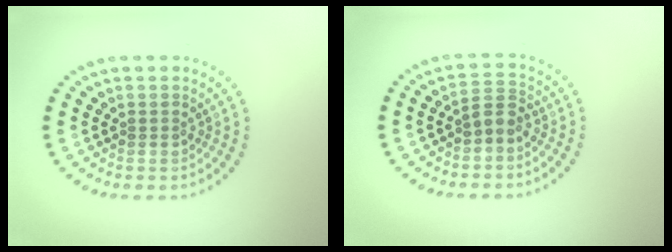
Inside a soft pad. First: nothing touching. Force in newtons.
{"total": 1.8, "press": 1.5, "slide": 1.0}